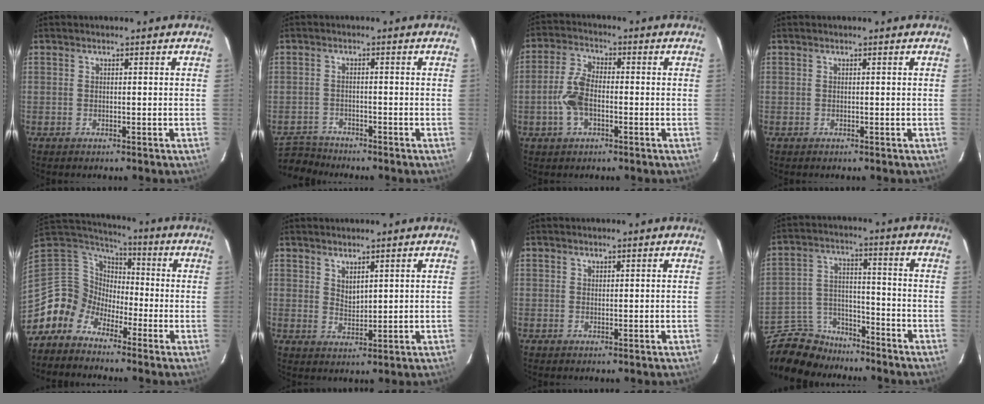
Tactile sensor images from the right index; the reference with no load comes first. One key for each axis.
{"total": 4.9, "fx": -4.5, "fy": 1.8, "fz": -0.1, "tx": -0.010, "ty": 0.013, "tz": -0.089}
{"total": 7.0, "fx": -1.8, "fy": 3.7, "fz": 5.7, "tx": -0.124, "ty": 0.009, "tz": -0.035}
{"total": 0.0}
{"total": 8.8, "fx": -5.3, "fy": 6.9, "fz": 0.9, "tx": -0.034, "ty": 0.041, "tz": -0.133}
{"total": 3.1, "fx": 2.4, "fy": 1.2, "fz": 1.5, "tx": -0.023, "ty": -0.003, "tz": 0.043}
{"total": 0.6, "fx": 0.5, "fy": 0.4, "fz": 0.0, "tx": 0.001, "ty": 0.002, "tz": 0.008}
{"total": 12.2, "fx": -10.7, "fy": 5.4, "fz": 2.3, "tx": -0.074, "ty": 0.029, "tz": -0.182}